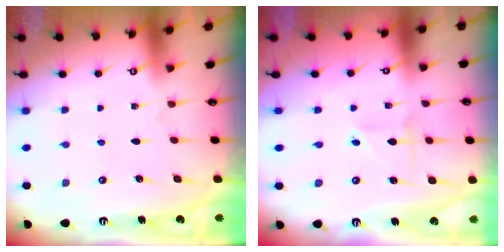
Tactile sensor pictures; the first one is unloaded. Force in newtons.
{"total": 2.6, "press": 2.6, "slide": 0.2}